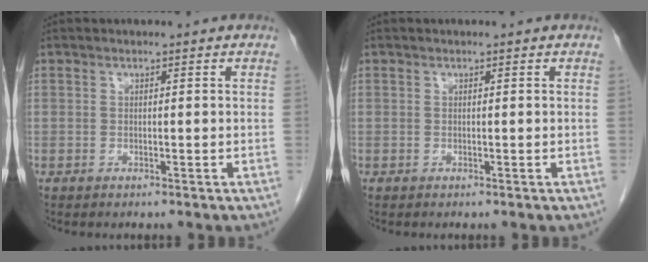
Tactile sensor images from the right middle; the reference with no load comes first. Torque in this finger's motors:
{"motor_torque": [0.01, -0.01, 0.00, -0.01]}